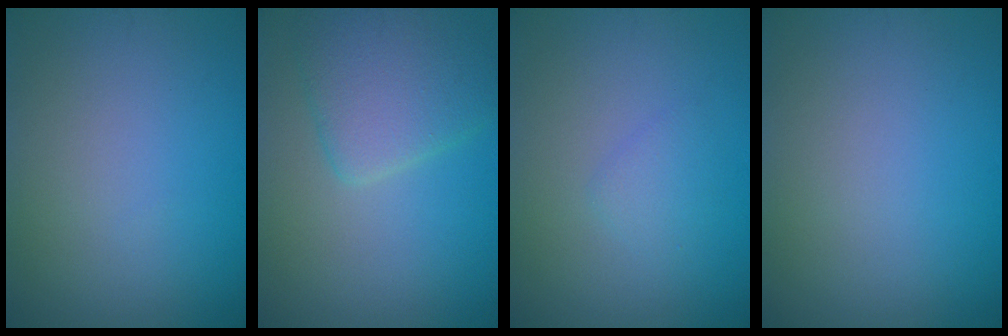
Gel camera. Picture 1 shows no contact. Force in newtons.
{"total": 4.9, "press": 4.9, "slide": 0.3}
{"total": 1.2, "press": 1.2, "slide": 0.1}
{"total": 0.0}